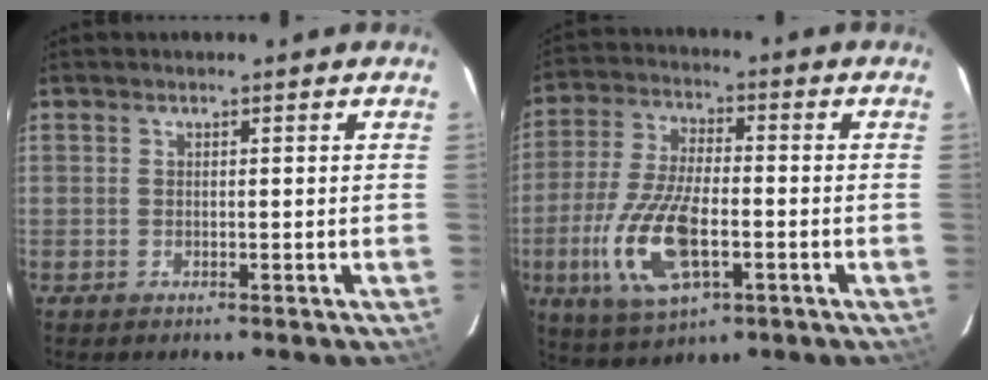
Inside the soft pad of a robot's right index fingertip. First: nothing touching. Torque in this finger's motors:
{"motor_torque": [2.04, -0.10, 0.86, 0.17]}